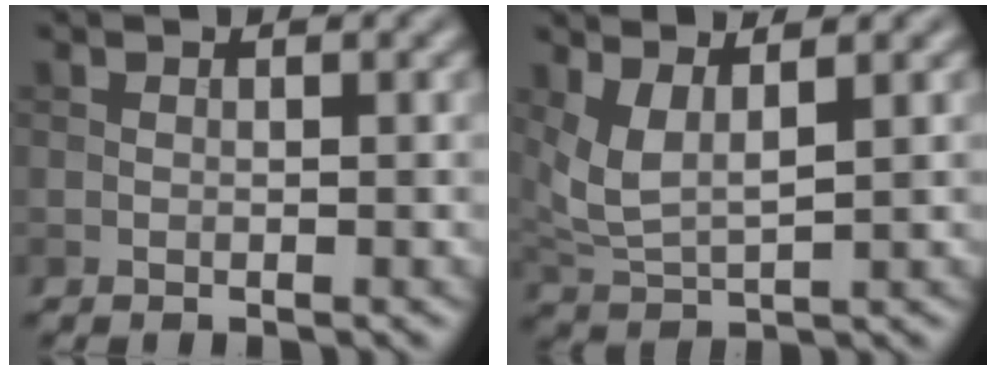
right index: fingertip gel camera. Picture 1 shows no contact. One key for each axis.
{"total": 3.3, "fx": 1.7, "fy": 1.0, "fz": 2.6, "tx": -0.069, "ty": -0.006, "tz": 0.041}